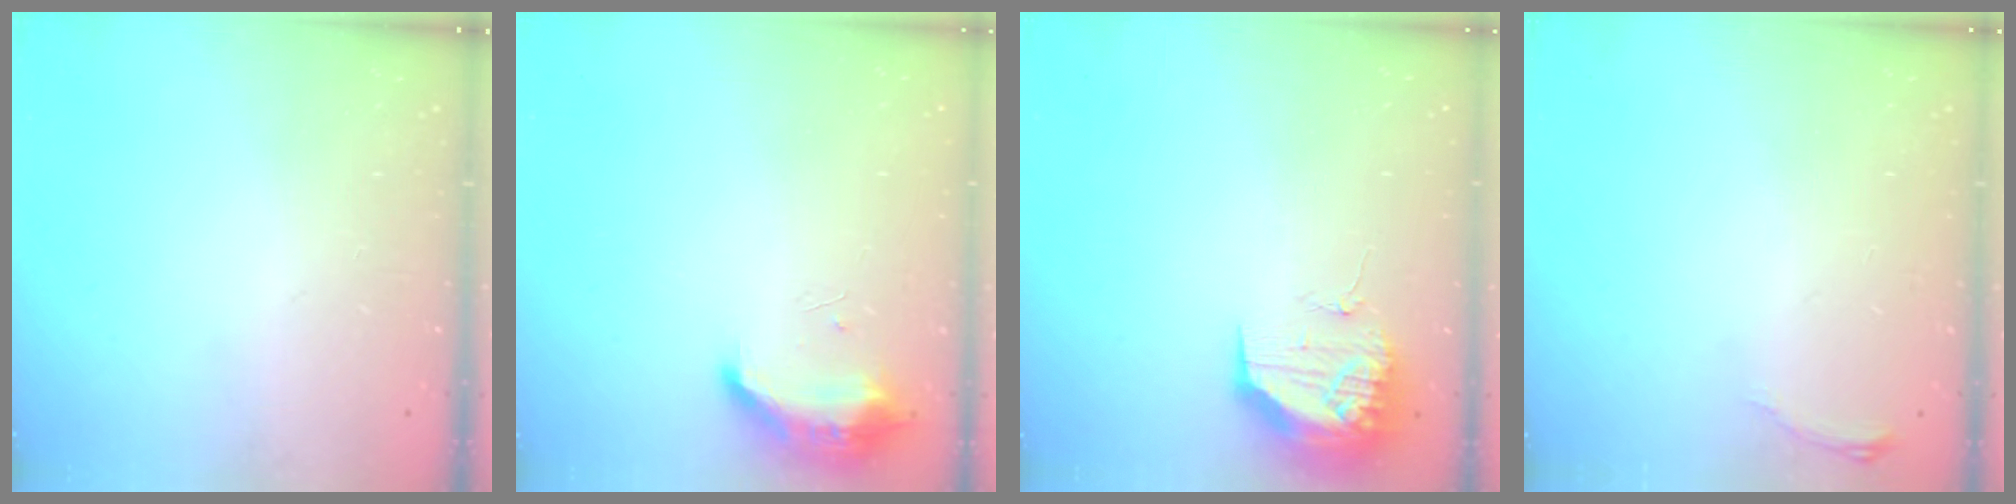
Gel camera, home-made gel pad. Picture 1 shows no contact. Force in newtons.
{"total": 16.8, "press": 10.1, "slide": 13.4}
{"total": 11.1, "press": 11.1, "slide": 0.8}
{"total": 3.1, "press": 3.1, "slide": 0.5}